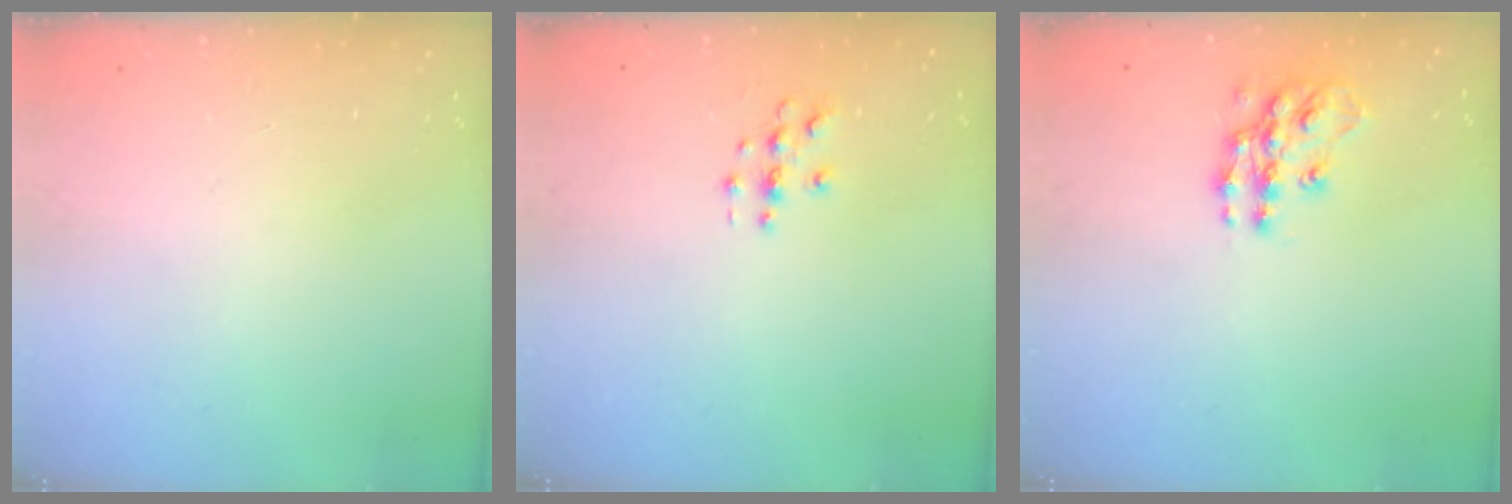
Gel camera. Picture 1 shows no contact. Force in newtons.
{"total": 3.4, "press": 3.4, "slide": 0.2}
{"total": 11.8, "press": 11.7, "slide": 0.6}